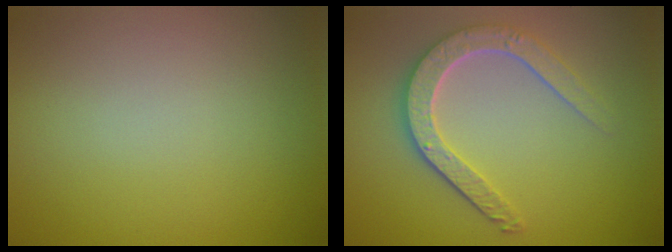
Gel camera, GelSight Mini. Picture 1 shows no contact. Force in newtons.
{"total": 4.7, "press": 3.7, "slide": 2.9}